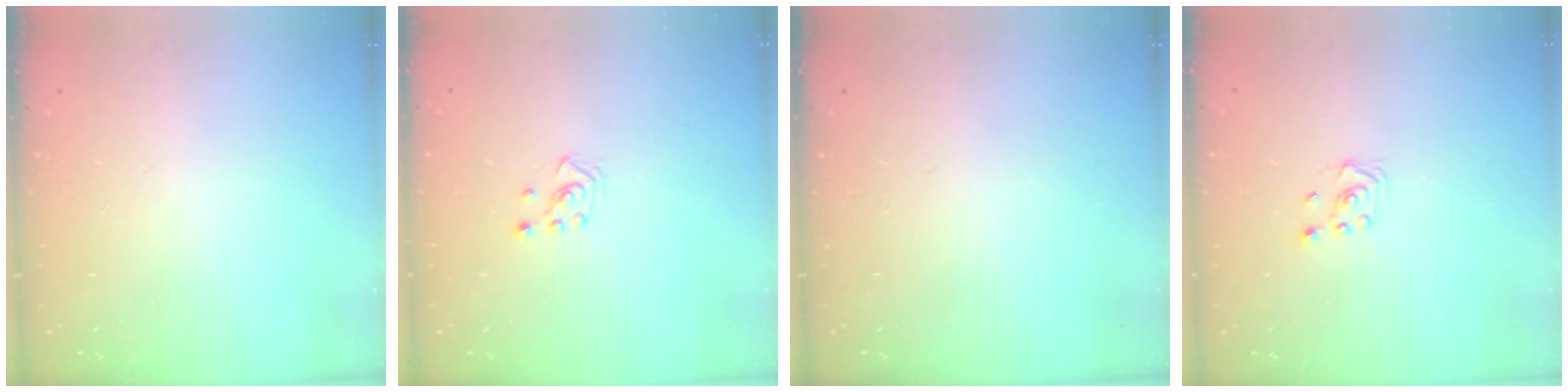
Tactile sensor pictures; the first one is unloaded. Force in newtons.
{"total": 2.3, "press": 2.2, "slide": 0.8}
{"total": 0.0}
{"total": 2.3, "press": 2.2, "slide": 0.8}